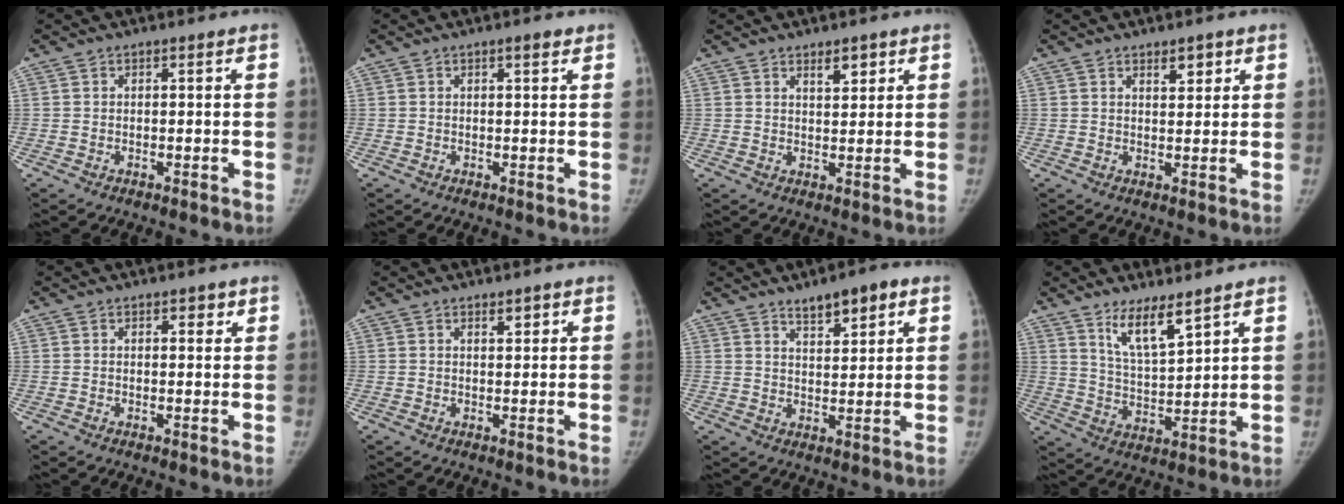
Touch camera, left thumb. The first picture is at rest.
{"total": 1.4, "force": [0.9, 0.4, 1.0], "torque": [-0.013, -0.003, 0.011]}
{"total": 3.4, "force": [2.2, 1.4, 2.2], "torque": [-0.019, -0.015, 0.035]}
{"total": 3.1, "force": [1.9, 1.4, 1.9], "torque": [-0.013, -0.012, 0.030]}
{"total": 1.9, "force": [1.2, 0.9, 1.2], "torque": [-0.004, -0.006, 0.015]}
{"total": 1.7, "force": [1.2, 0.7, 1.0], "torque": [-0.008, -0.007, 0.017]}
{"total": 6.8, "force": [4.5, 2.2, 4.7], "torque": [-0.058, -0.024, 0.068]}
{"total": 8.4, "force": [6.0, 2.0, 5.5], "torque": [-0.093, -0.052, 0.118]}